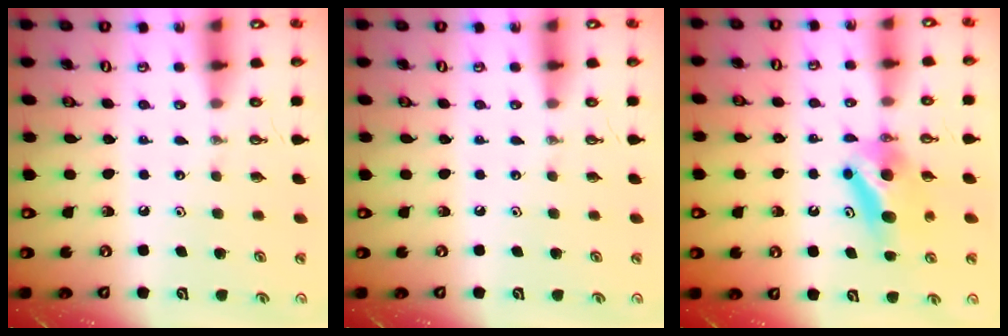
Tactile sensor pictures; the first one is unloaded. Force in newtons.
{"total": 0.0}
{"total": 7.9, "press": 5.4, "slide": 5.7}